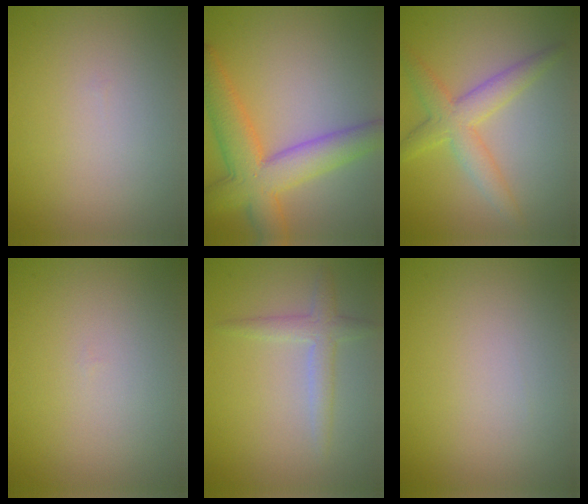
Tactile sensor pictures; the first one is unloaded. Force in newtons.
{"total": 7.3, "press": 7.3, "slide": 0.2}
{"total": 4.0, "press": 4.0, "slide": 0.1}
{"total": 0.0}
{"total": 2.3, "press": 2.3, "slide": 0.1}
{"total": 0.0}